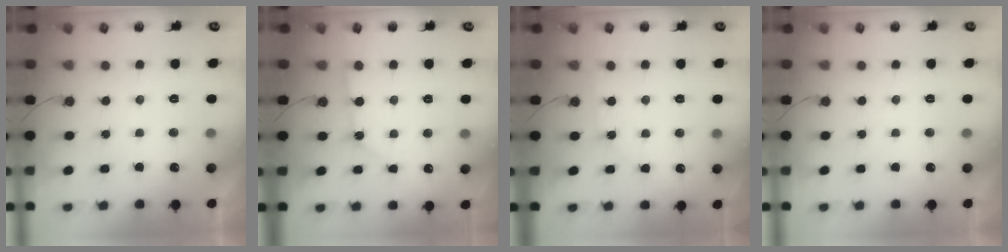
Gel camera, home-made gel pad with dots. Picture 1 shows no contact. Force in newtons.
{"total": 2.6, "press": 2.6, "slide": 0.2}
{"total": 6.5, "press": 6.5, "slide": 0.9}
{"total": 0.0}